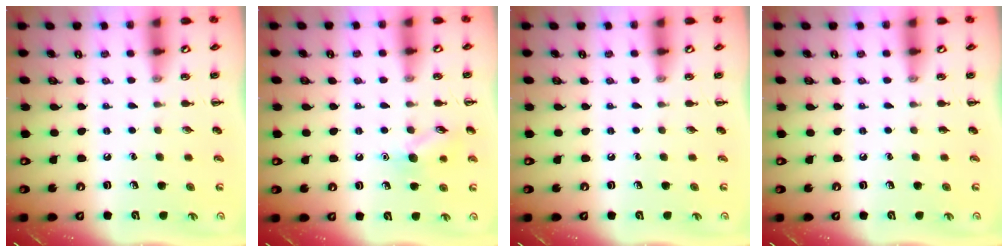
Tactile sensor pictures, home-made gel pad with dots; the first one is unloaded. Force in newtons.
{"total": 8.8, "press": 8.7, "slide": 1.0}
{"total": 0.0}
{"total": 0.0}